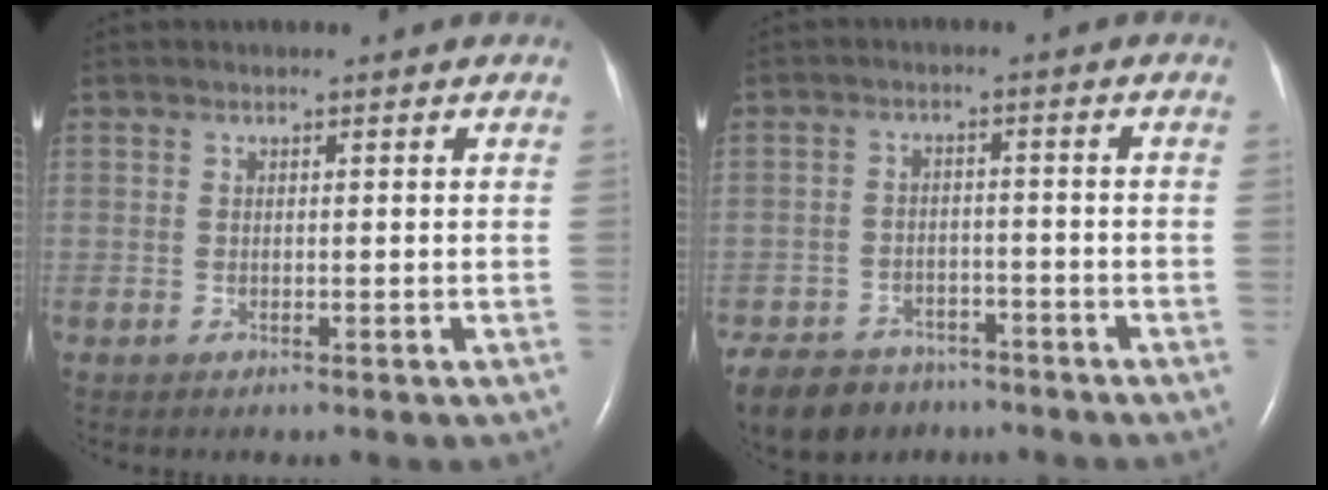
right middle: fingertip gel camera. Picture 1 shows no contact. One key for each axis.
{"total": 11.9, "fx": -9.1, "fy": 6.7, "fz": 3.8, "tx": -0.091, "ty": -0.008, "tz": -0.136}